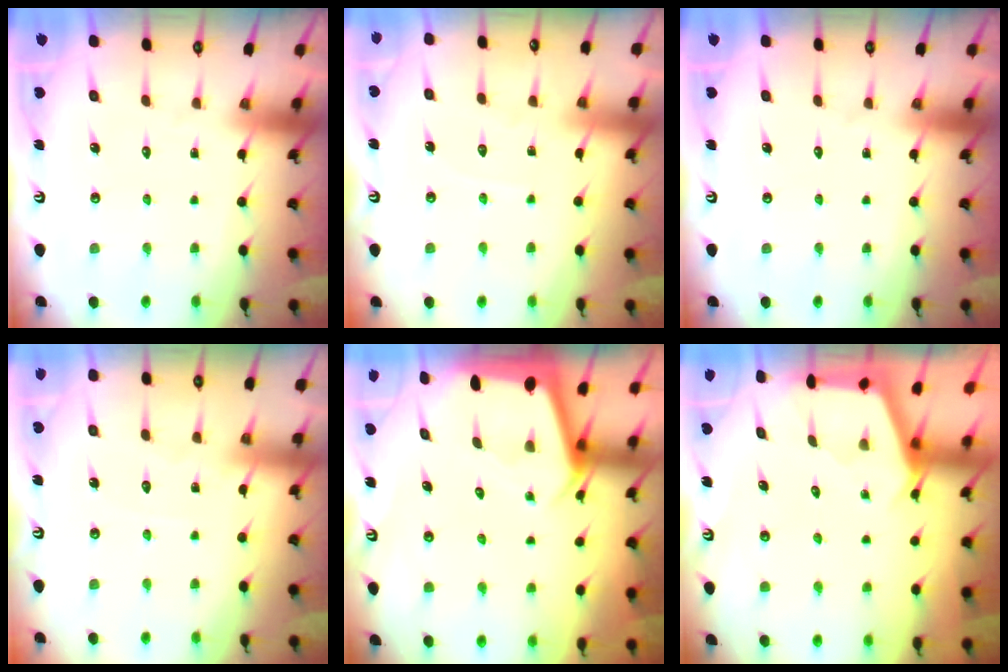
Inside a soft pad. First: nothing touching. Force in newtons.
{"total": 4.0, "press": 3.9, "slide": 0.5}
{"total": 0.0}
{"total": 4.8, "press": 4.7, "slide": 0.6}
{"total": 2.5, "press": 2.5, "slide": 0.2}
{"total": 2.6, "press": 2.5, "slide": 0.3}